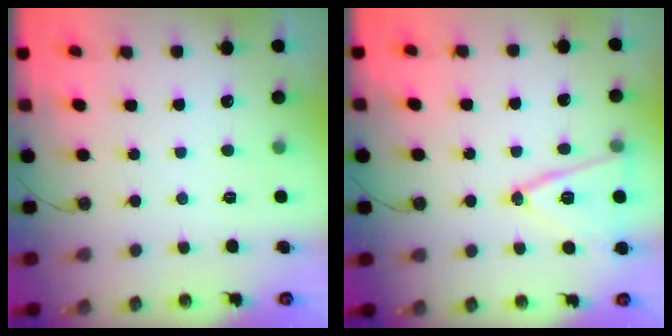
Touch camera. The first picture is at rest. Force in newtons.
{"total": 14.1, "press": 13.7, "slide": 3.3}